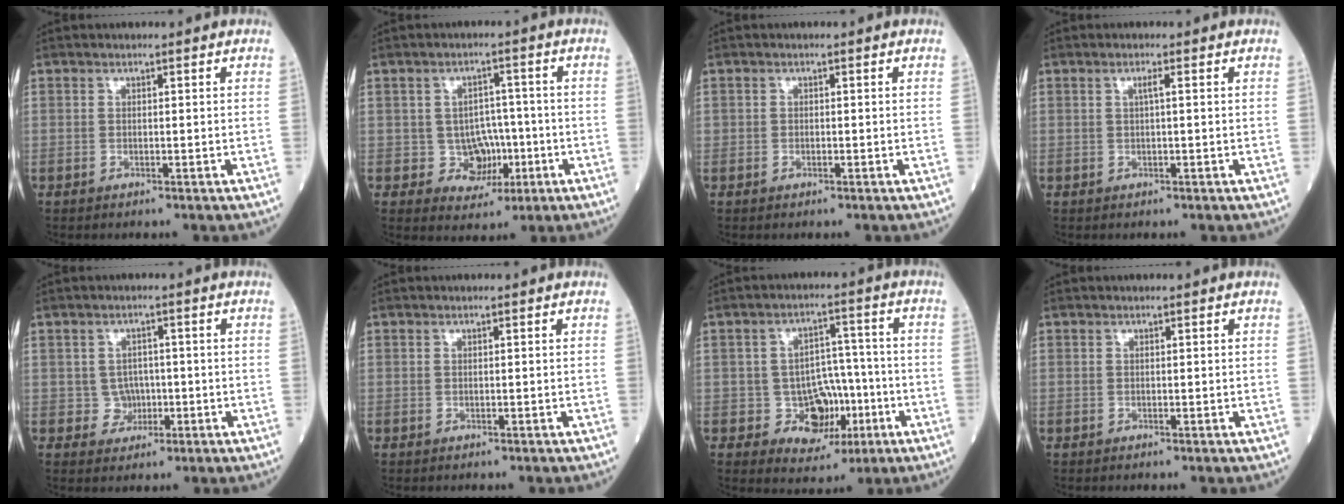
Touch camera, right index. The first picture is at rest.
{"total": 5.4, "force": [-1.2, 4.8, 2.3], "torque": [-0.022, 0.011, -0.011]}
{"total": 0.7, "force": [-0.3, 0.5, 0.4], "torque": [-0.007, 0.001, -0.005]}
{"total": 1.1, "force": [0.3, -0.1, 1.1], "torque": [-0.020, 0.002, 0.003]}
{"total": 3.0, "force": [-0.5, 2.9, 0.7], "torque": [-0.001, 0.007, -0.004]}
{"total": 0.0}
{"total": 7.8, "force": [-2.4, 6.4, 3.7], "torque": [-0.042, 0.020, -0.028]}
{"total": 0.0}